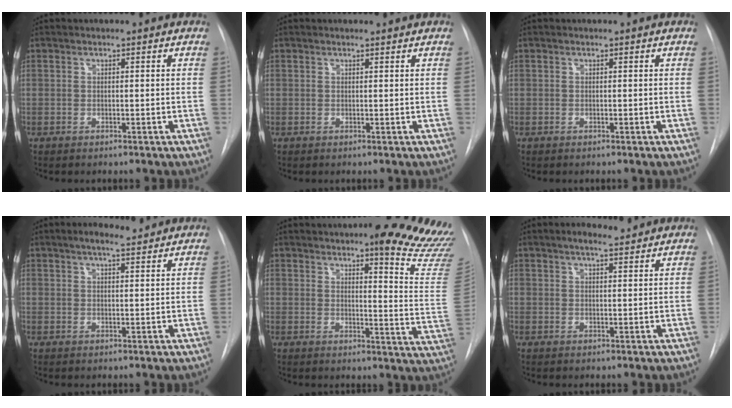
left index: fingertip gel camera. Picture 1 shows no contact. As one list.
[{"total": 1.8, "force": [1.8, 0.0, 0.2], "torque": [-0.008, 0.004, 0.020]}, {"total": 0.0}, {"total": 5.6, "force": [4.7, 1.1, 2.8], "torque": [-0.045, 0.019, 0.068]}, {"total": 18.1, "force": [15.1, 1.5, 9.9], "torque": [-0.104, -0.079, 0.161]}, {"total": 4.9, "force": [4.2, 1.0, 2.4], "torque": [-0.039, 0.018, 0.062]}]